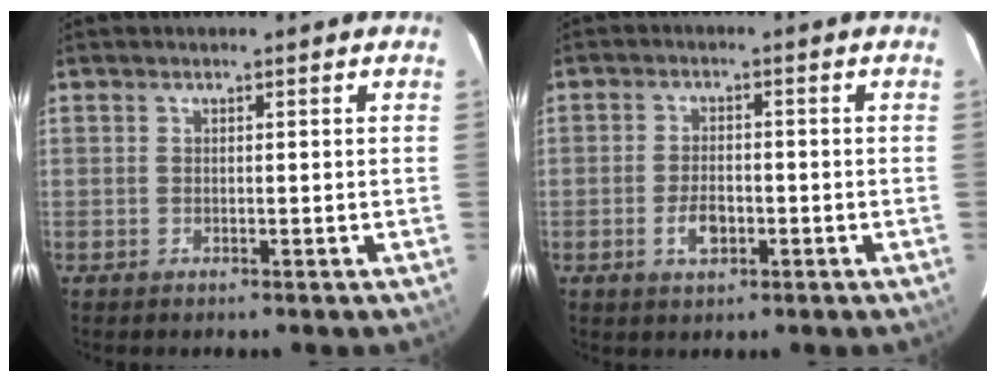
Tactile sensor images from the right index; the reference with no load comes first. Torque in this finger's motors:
{"motor_torque": [0.16, -0.01, 0.09, 0.02]}